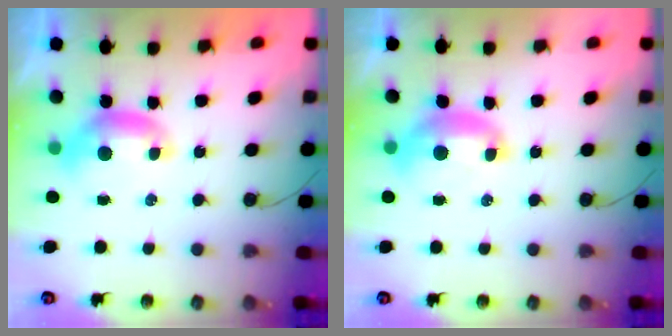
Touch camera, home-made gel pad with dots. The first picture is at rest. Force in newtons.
{"total": 2.1, "press": 2.0, "slide": 0.6}